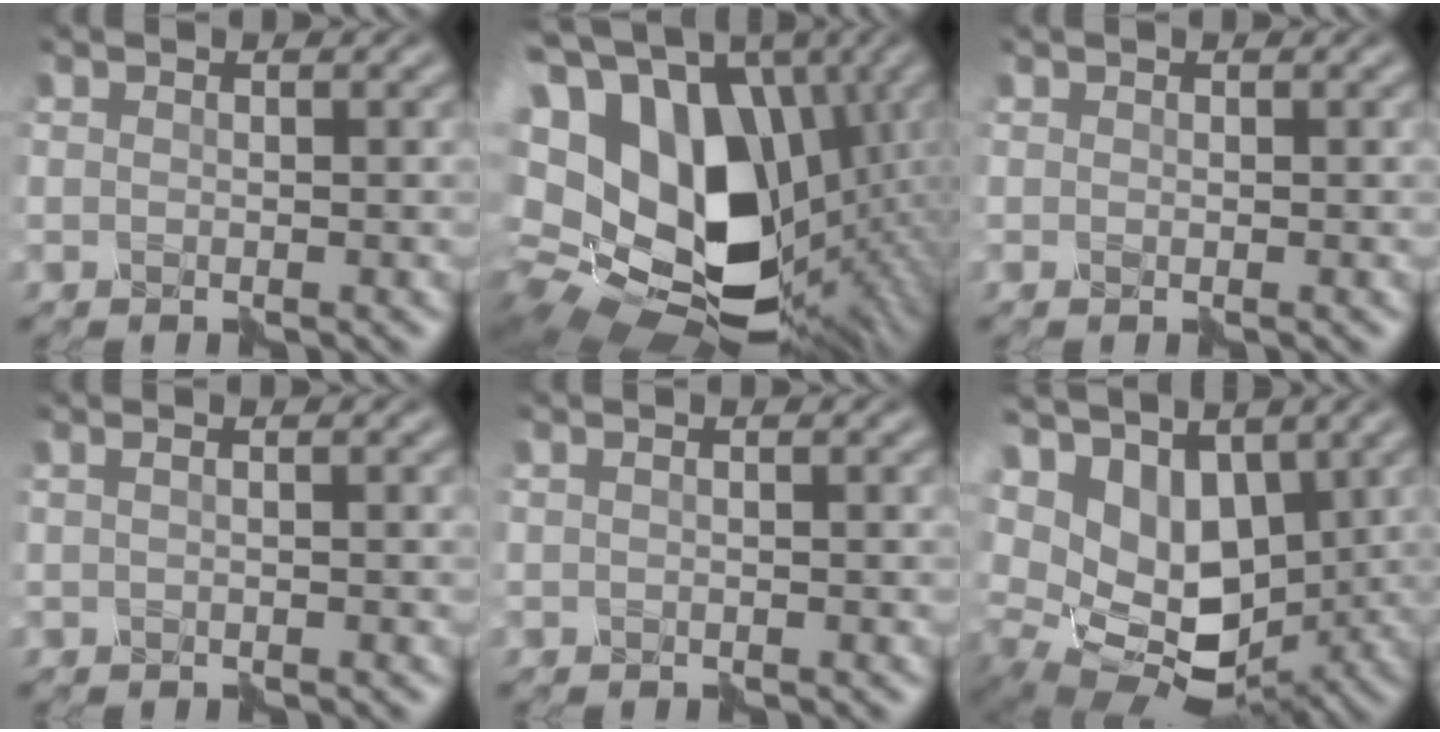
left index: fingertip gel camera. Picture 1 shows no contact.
{"total": 21.8, "force": [0.9, 16.2, 14.6], "torque": [-0.308, -0.017, 0.044]}
{"total": 0.0}
{"total": 1.3, "force": [0.5, 0.3, 1.1], "torque": [-0.008, 0.010, -0.008]}
{"total": 0.6, "force": [0.3, -0.3, 0.4], "torque": [-0.007, 0.000, 0.002]}
{"total": 9.2, "force": [2.0, 6.4, 6.2], "torque": [-0.138, -0.007, 0.048]}